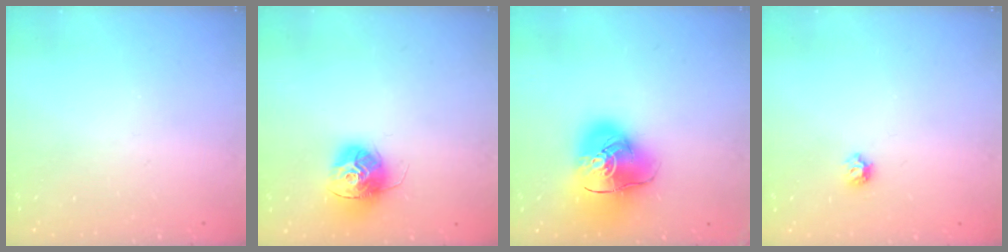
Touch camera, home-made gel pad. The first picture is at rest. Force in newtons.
{"total": 13.7, "press": 13.6, "slide": 1.3}
{"total": 18.1, "press": 17.9, "slide": 2.7}
{"total": 5.9, "press": 5.8, "slide": 0.9}